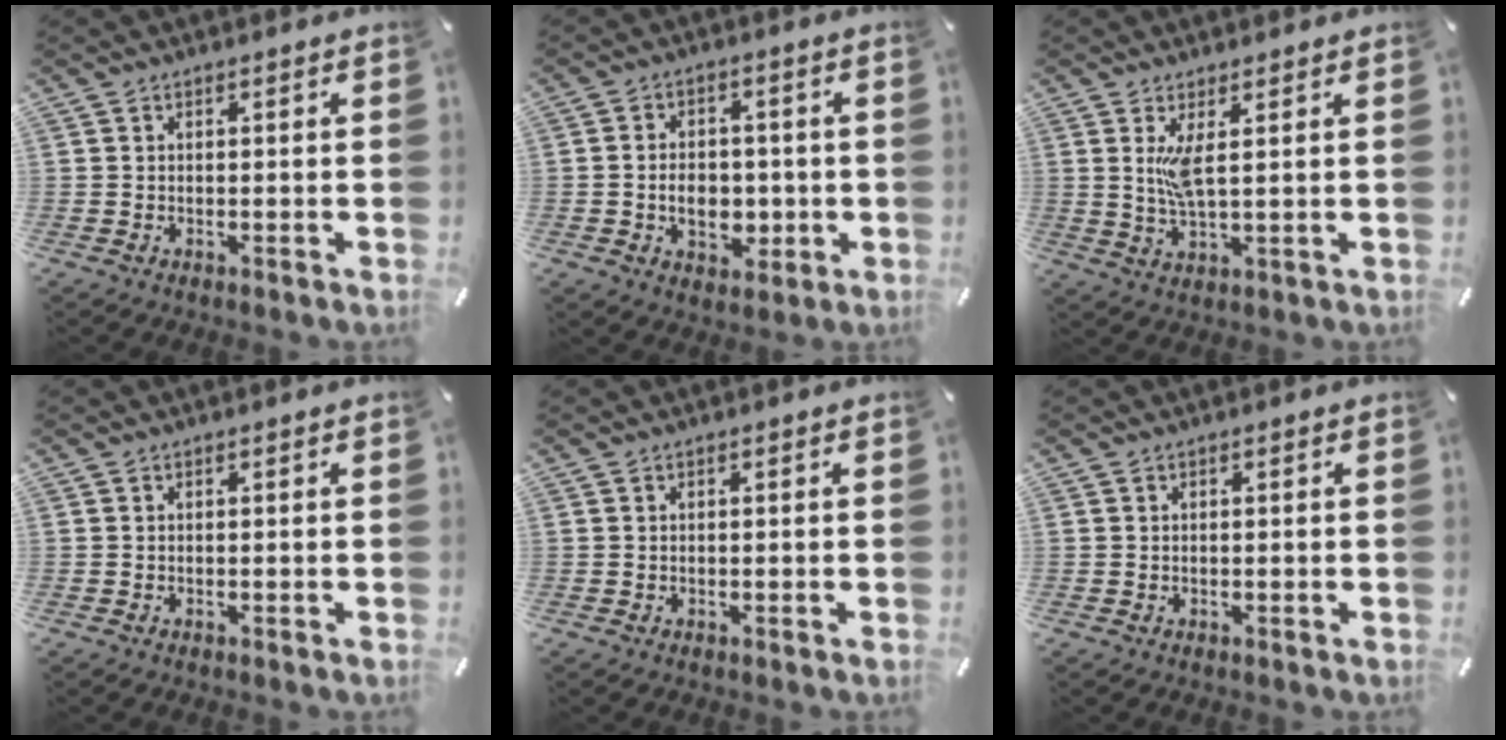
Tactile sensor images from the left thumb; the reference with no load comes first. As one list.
[{"total": 7.9, "force": [-1.4, 5.9, 5.1], "torque": [-0.080, 0.000, -0.026]}, {"total": 5.5, "force": [1.7, 1.3, 5.1], "torque": [-0.110, -0.009, 0.023]}, {"total": 0.0}, {"total": 0.0}, {"total": 0.0}]